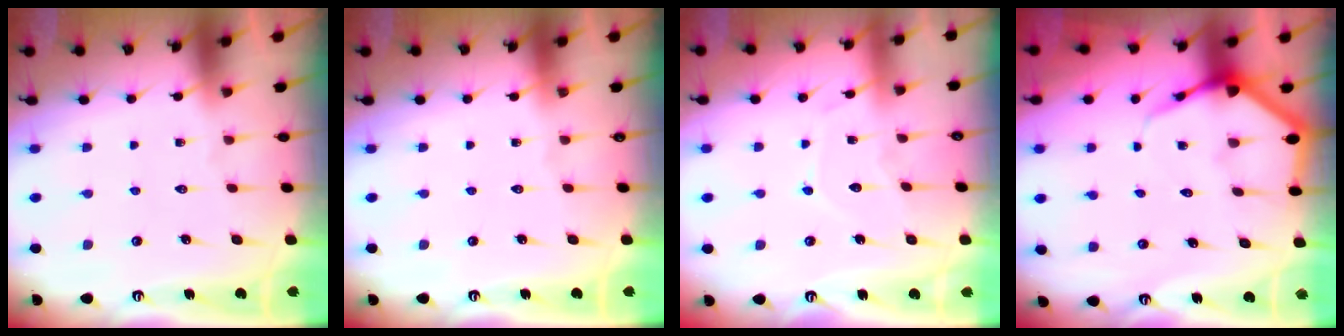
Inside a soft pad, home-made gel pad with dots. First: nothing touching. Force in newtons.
{"total": 0.0}
{"total": 7.7, "press": 7.7, "slide": 0.7}
{"total": 5.5, "press": 5.5, "slide": 0.6}